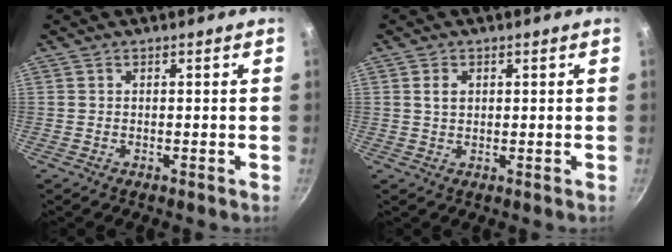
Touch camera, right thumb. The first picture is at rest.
{"total": 2.3, "force": [0.6, 1.7, 1.5], "torque": [-0.020, 0.003, 0.012]}